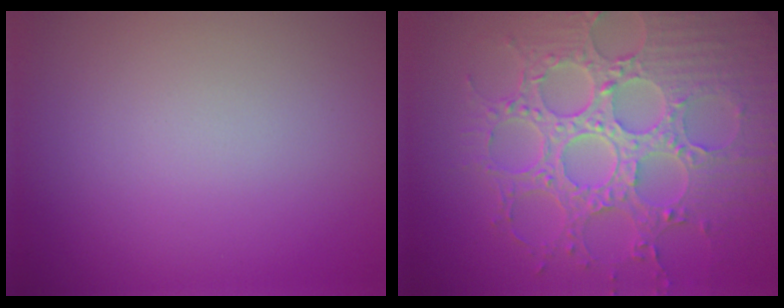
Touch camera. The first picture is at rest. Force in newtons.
{"total": 8.7, "press": 6.4, "slide": 5.9}